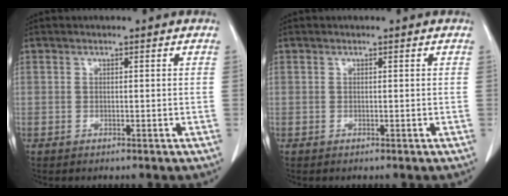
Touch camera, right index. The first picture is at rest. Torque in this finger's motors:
{"motor_torque": [0.00, 0.00, 0.00, 0.00]}